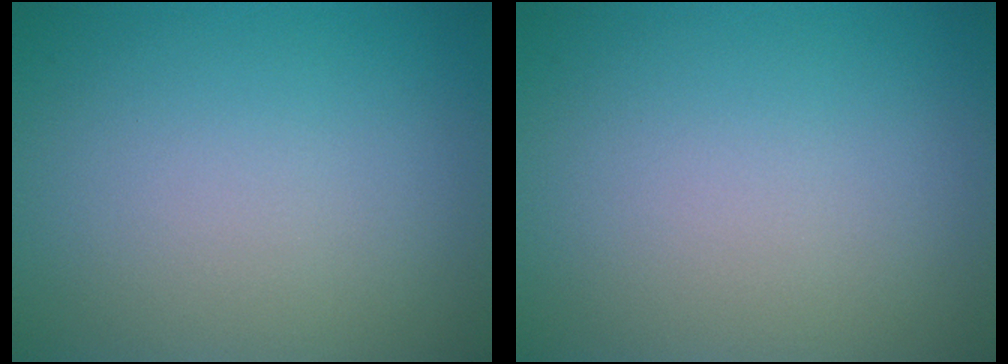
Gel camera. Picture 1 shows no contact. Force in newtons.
{"total": 0.0}